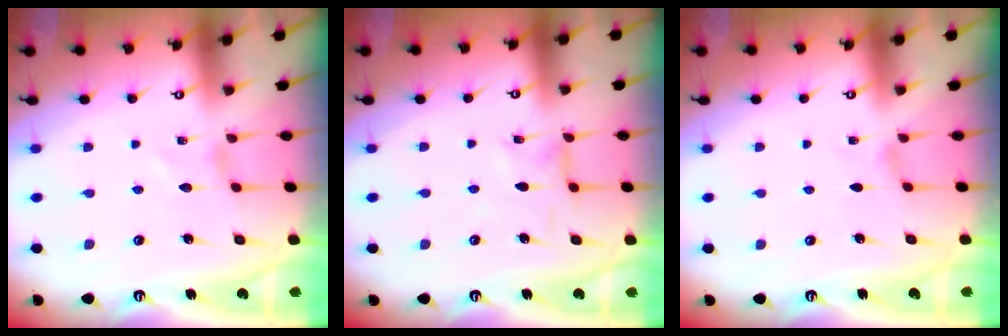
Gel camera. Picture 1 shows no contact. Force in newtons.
{"total": 0.9, "press": 0.9, "slide": 0.2}
{"total": 0.0}